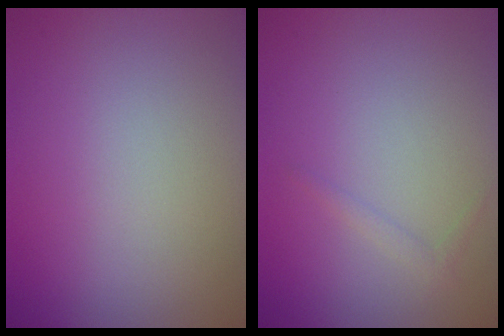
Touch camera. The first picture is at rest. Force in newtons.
{"total": 0.8, "press": 0.8, "slide": 0.1}